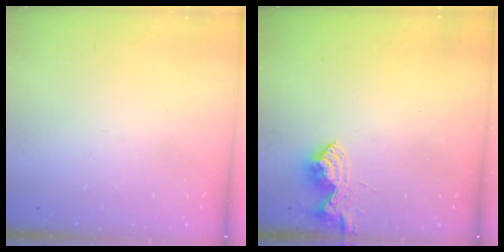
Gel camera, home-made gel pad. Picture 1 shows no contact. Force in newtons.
{"total": 10.0, "press": 10.0, "slide": 0.2}